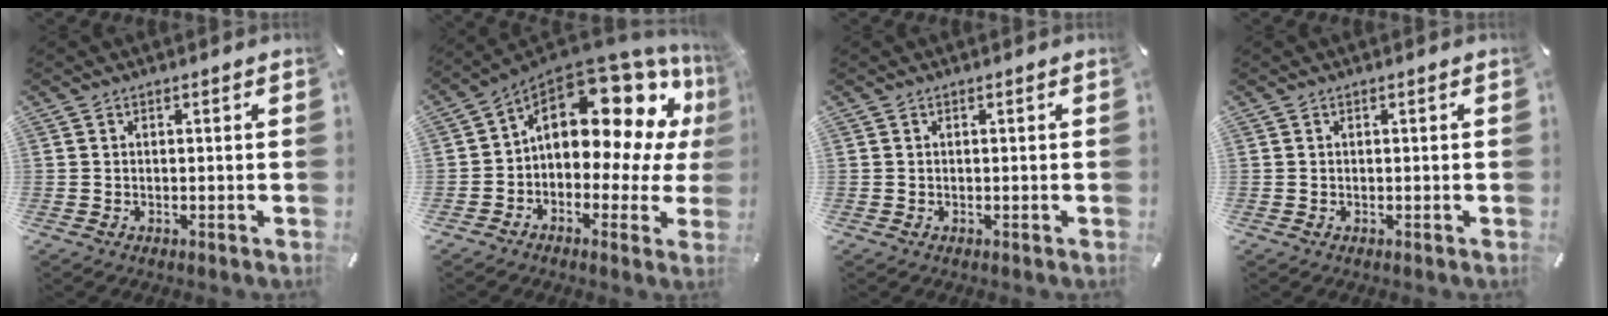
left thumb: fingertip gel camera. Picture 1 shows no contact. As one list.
[{"total": 18.0, "force": [7.2, 10.1, 13.0], "torque": [-0.185, -0.060, 0.115]}, {"total": 0.0}, {"total": 0.0}]